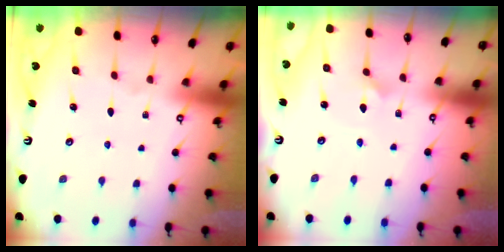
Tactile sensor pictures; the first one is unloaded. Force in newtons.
{"total": 1.6, "press": 1.5, "slide": 0.4}